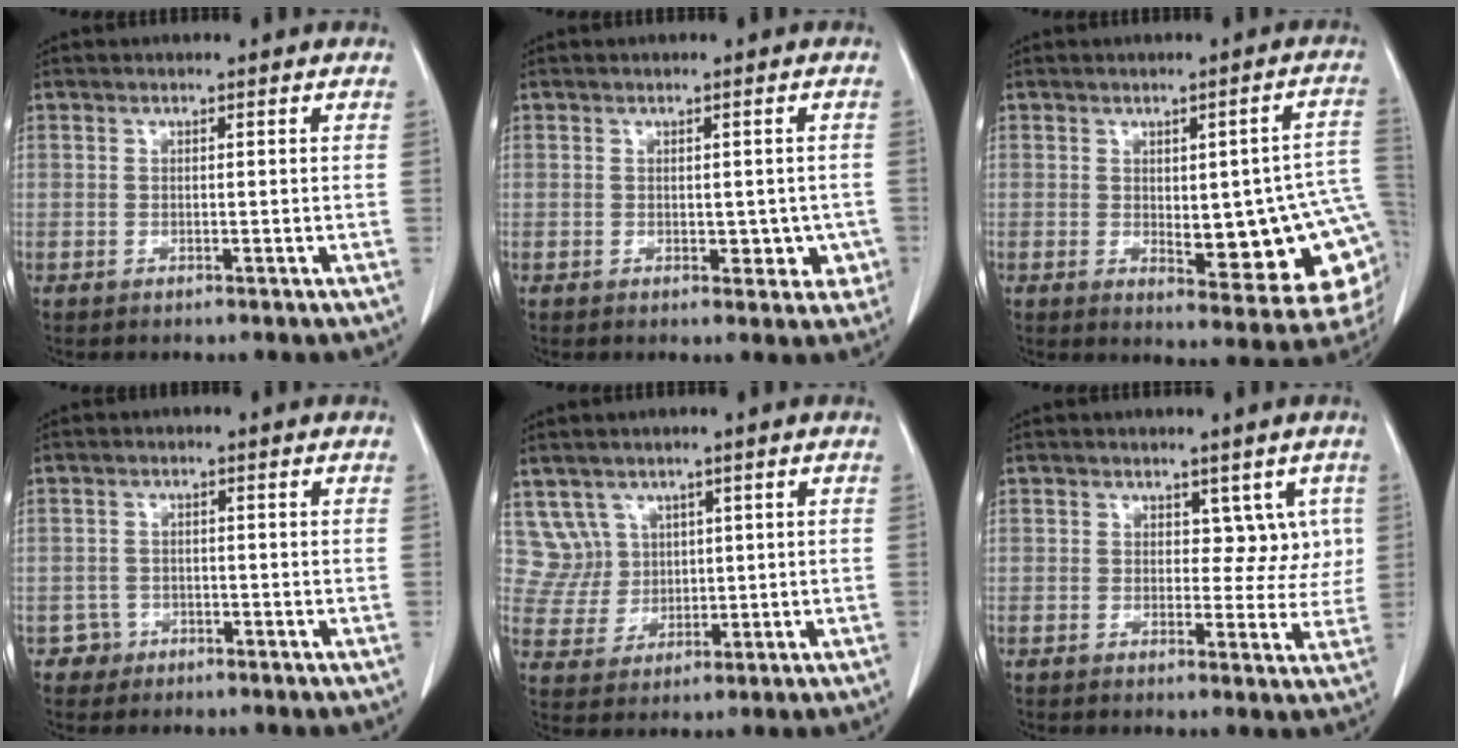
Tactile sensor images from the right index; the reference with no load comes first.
{"total": 3.6, "force": [-0.5, 2.5, 2.5], "torque": [-0.013, 0.007, 0.001]}
{"total": 16.6, "force": [-1.1, 4.7, 15.9], "torque": [-0.143, 0.014, 0.005]}
{"total": 2.3, "force": [-1.3, 1.8, -0.6], "torque": [0.016, 0.014, -0.025]}
{"total": 5.8, "force": [2.9, 5.0, -0.4], "torque": [0.009, 0.013, 0.068]}
{"total": 4.4, "force": [1.6, 3.1, 2.7], "torque": [-0.011, 0.007, 0.020]}